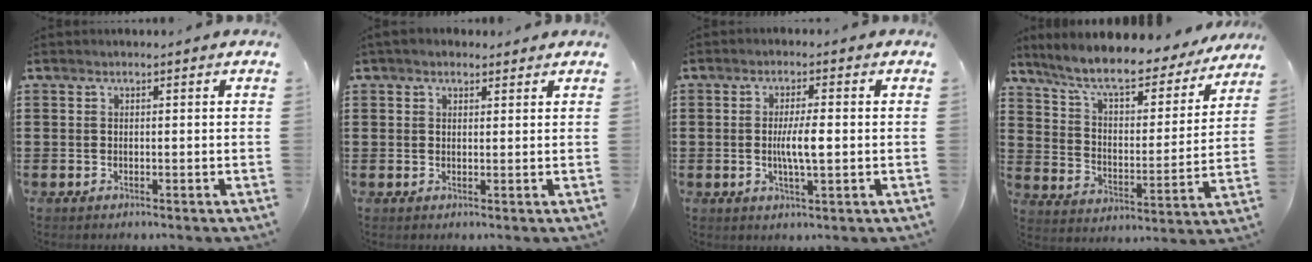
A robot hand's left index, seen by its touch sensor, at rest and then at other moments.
{"total": 1.9, "force": [1.6, 1.0, 0.6], "torque": [-0.016, 0.008, 0.030]}
{"total": 4.8, "force": [-0.1, 0.9, 4.7], "torque": [-0.090, -0.001, -0.007]}
{"total": 9.2, "force": [7.9, 1.3, 4.4], "torque": [-0.116, -0.043, 0.135]}